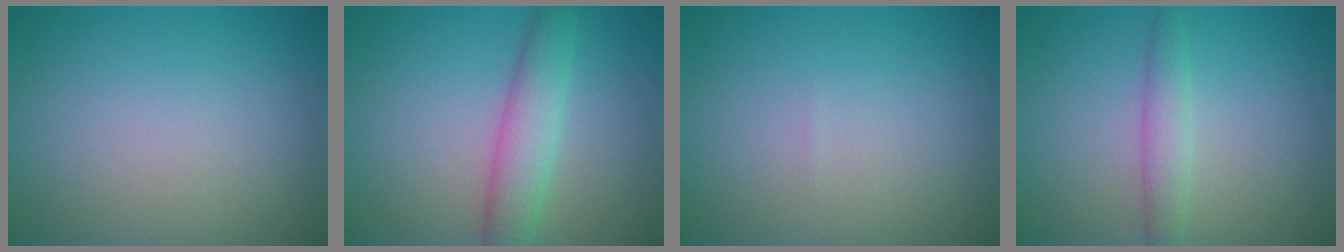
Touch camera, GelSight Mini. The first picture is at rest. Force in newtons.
{"total": 3.9, "press": 3.9, "slide": 0.1}
{"total": 0.0}
{"total": 2.1, "press": 2.1, "slide": 0.1}